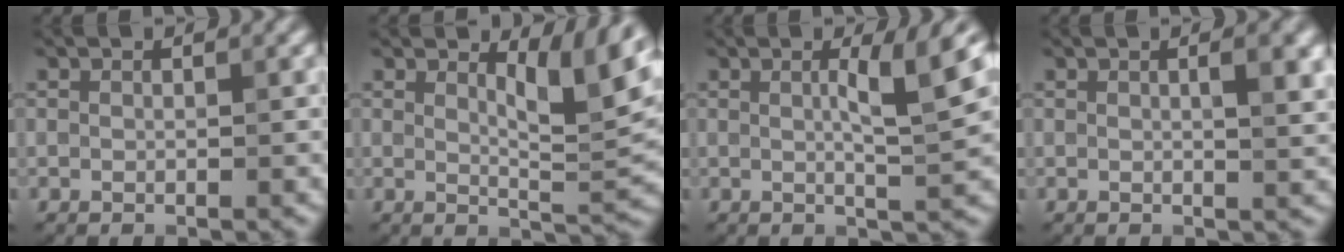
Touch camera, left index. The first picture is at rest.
{"total": 4.8, "force": [2.5, 1.2, 3.9], "torque": [-0.058, -0.008, 0.036]}
{"total": 4.8, "force": [1.0, 0.7, 4.6], "torque": [-0.072, 0.001, 0.015]}
{"total": 3.1, "force": [0.7, 0.8, 2.9], "torque": [-0.032, 0.004, 0.007]}